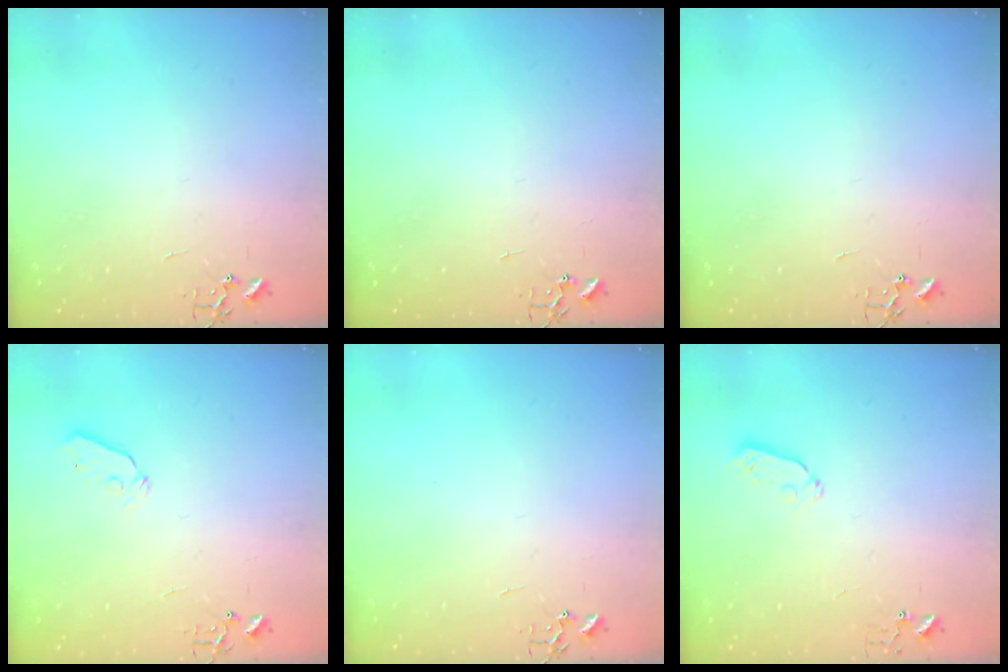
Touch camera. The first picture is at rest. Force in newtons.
{"total": 0.0}
{"total": 0.0}
{"total": 4.5, "press": 4.4, "slide": 0.7}
{"total": 0.0}
{"total": 3.9, "press": 3.8, "slide": 0.6}